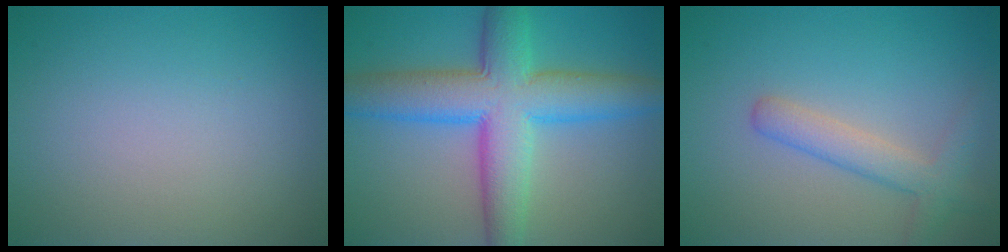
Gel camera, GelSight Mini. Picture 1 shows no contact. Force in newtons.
{"total": 9.2, "press": 9.2, "slide": 0.2}
{"total": 3.0, "press": 3.0, "slide": 0.2}